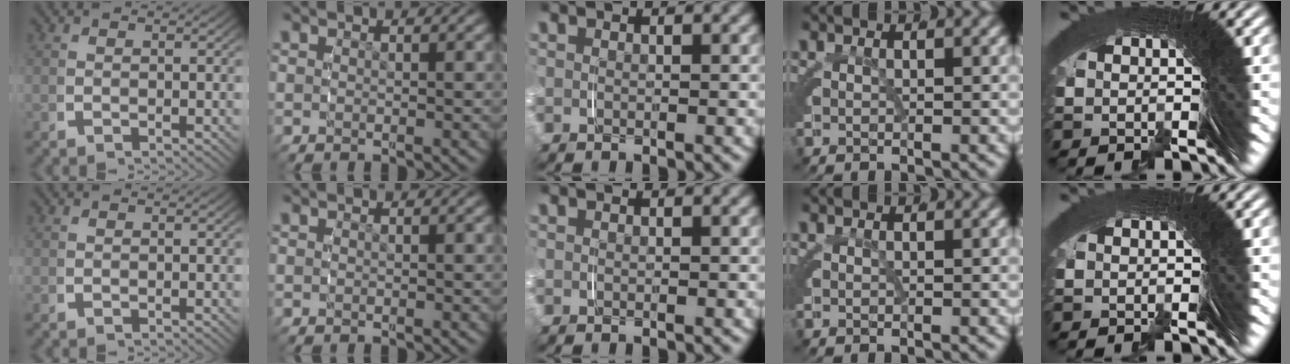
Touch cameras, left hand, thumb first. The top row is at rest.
{}